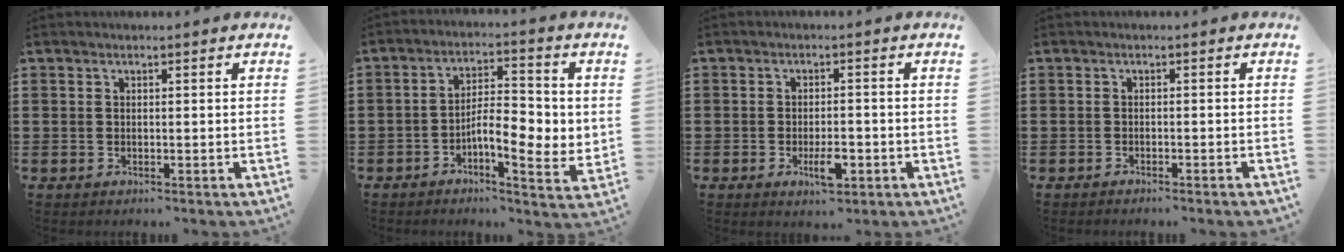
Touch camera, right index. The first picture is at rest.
{"total": 7.0, "force": [-1.2, 2.9, 6.3], "torque": [-0.100, -0.004, -0.028]}
{"total": 4.3, "force": [-1.6, 1.6, 3.6], "torque": [-0.065, 0.003, -0.030]}
{"total": 1.1, "force": [-1.1, -0.1, 0.2], "torque": [-0.006, 0.000, -0.021]}